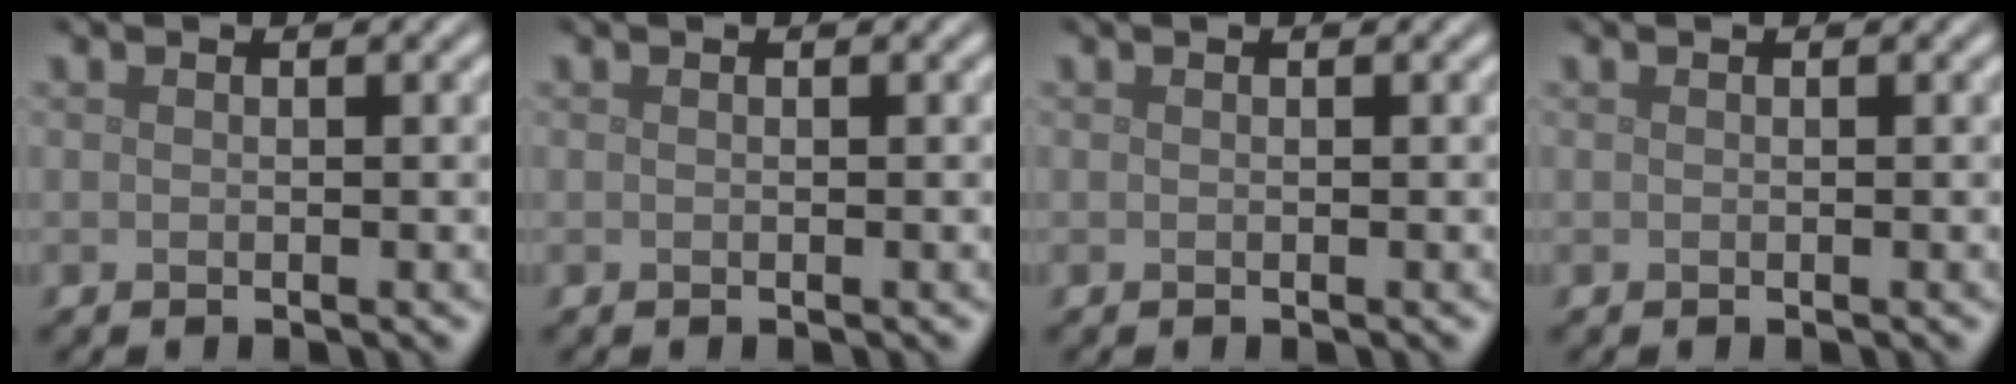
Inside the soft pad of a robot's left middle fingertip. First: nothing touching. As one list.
[{"total": 0.0}, {"total": 0.0}, {"total": 0.0}]